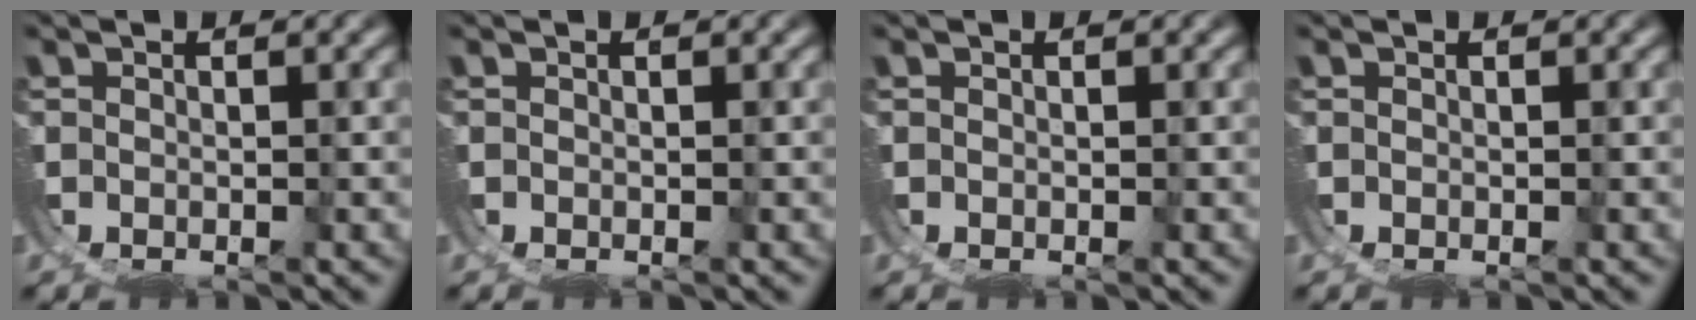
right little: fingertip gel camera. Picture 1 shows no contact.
{"total": 0.0}
{"total": 0.0}
{"total": 0.0}